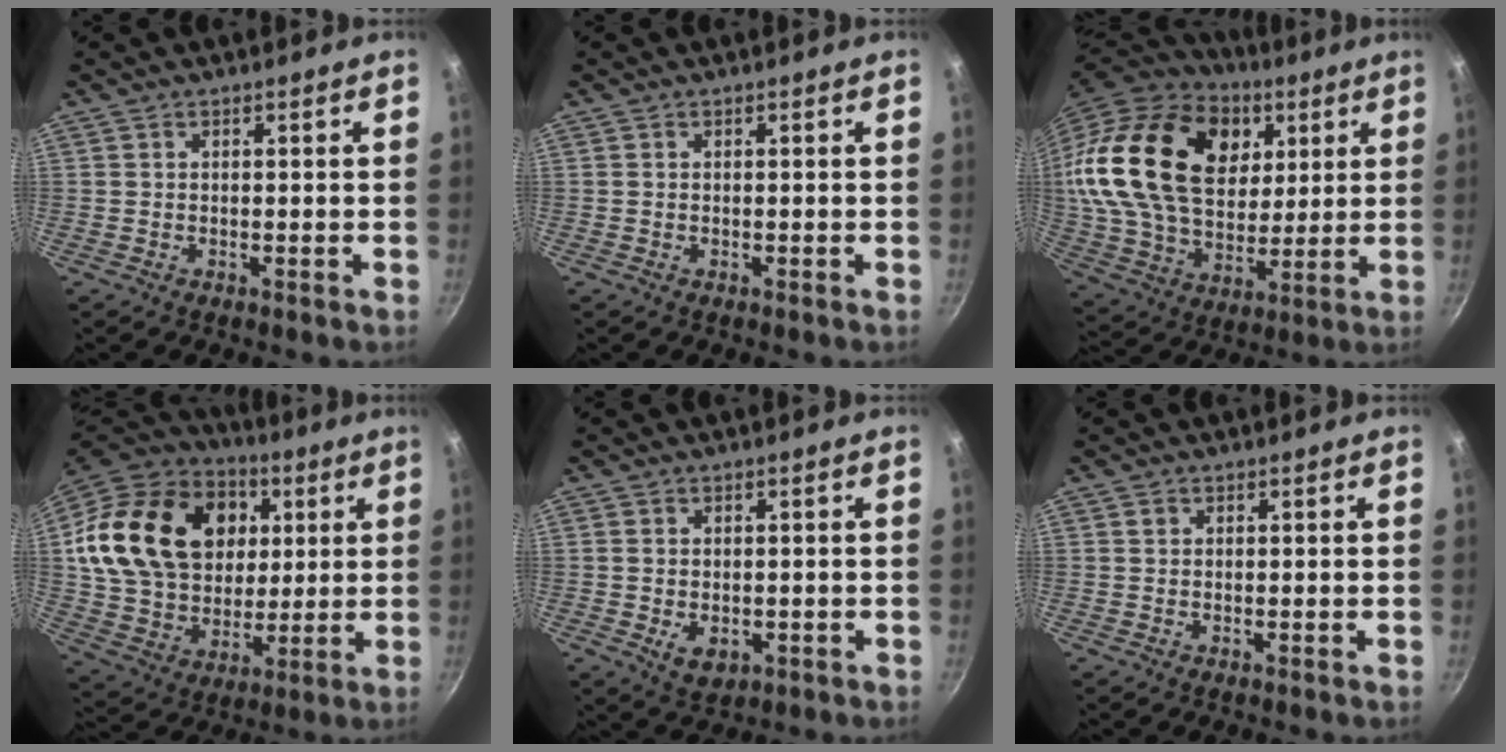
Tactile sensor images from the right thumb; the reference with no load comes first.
{"total": 0.0}
{"total": 31.1, "force": [9.6, 20.7, 21.1], "torque": [-0.369, -0.004, 0.172]}
{"total": 27.7, "force": [7.0, 20.4, 17.4], "torque": [-0.295, 0.002, 0.130]}
{"total": 4.4, "force": [-0.8, 3.1, 3.0], "torque": [-0.041, -0.006, -0.006]}
{"total": 0.8, "force": [0.3, 0.7, 0.2], "torque": [-0.002, 0.002, 0.003]}